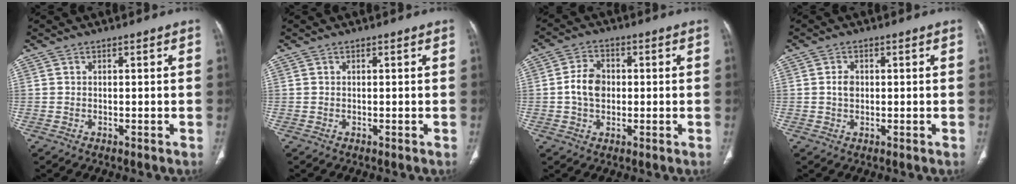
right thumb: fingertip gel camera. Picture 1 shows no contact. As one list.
[{"total": 0.0}, {"total": 6.2, "force": [-0.1, 4.6, 4.2], "torque": [-0.066, 0.010, -0.007]}, {"total": 2.2, "force": [0.1, 1.6, 1.5], "torque": [-0.024, 0.003, 0.002]}]